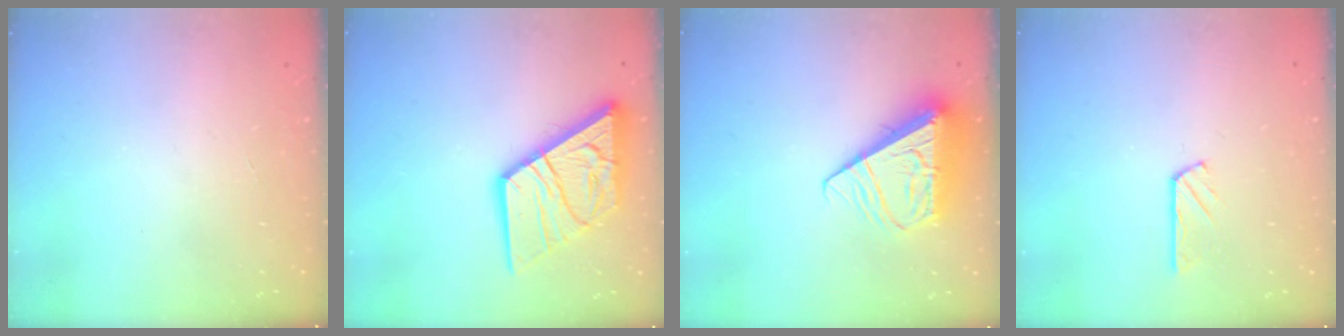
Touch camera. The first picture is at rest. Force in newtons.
{"total": 16.1, "press": 16.0, "slide": 1.6}
{"total": 11.3, "press": 11.2, "slide": 1.5}
{"total": 2.7, "press": 2.7, "slide": 0.3}